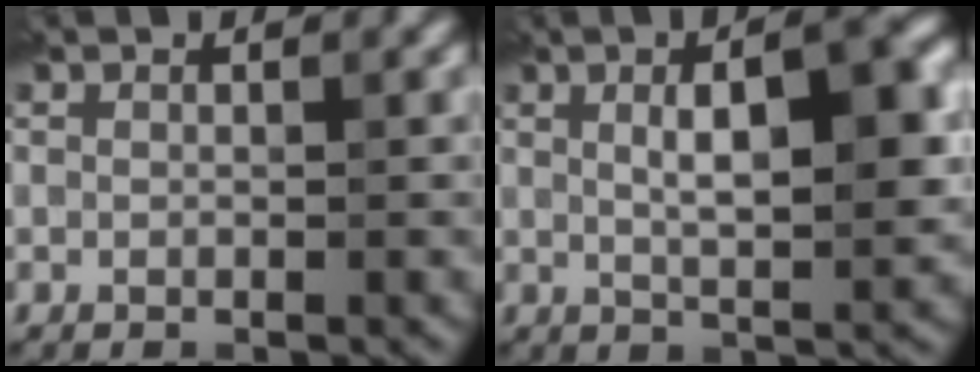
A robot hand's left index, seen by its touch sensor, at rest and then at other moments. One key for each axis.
{"total": 7.0, "fx": 1.4, "fy": 2.0, "fz": 6.6, "tx": -0.095, "ty": 0.009, "tz": 0.019}